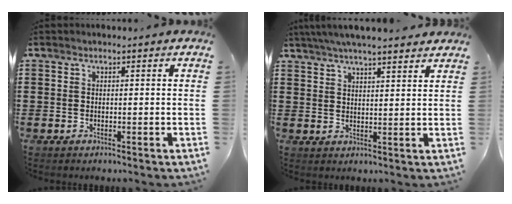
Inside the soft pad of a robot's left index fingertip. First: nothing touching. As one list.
[{"total": 4.7, "force": [4.3, 0.0, 1.9], "torque": [-0.048, -0.008, 0.077]}]